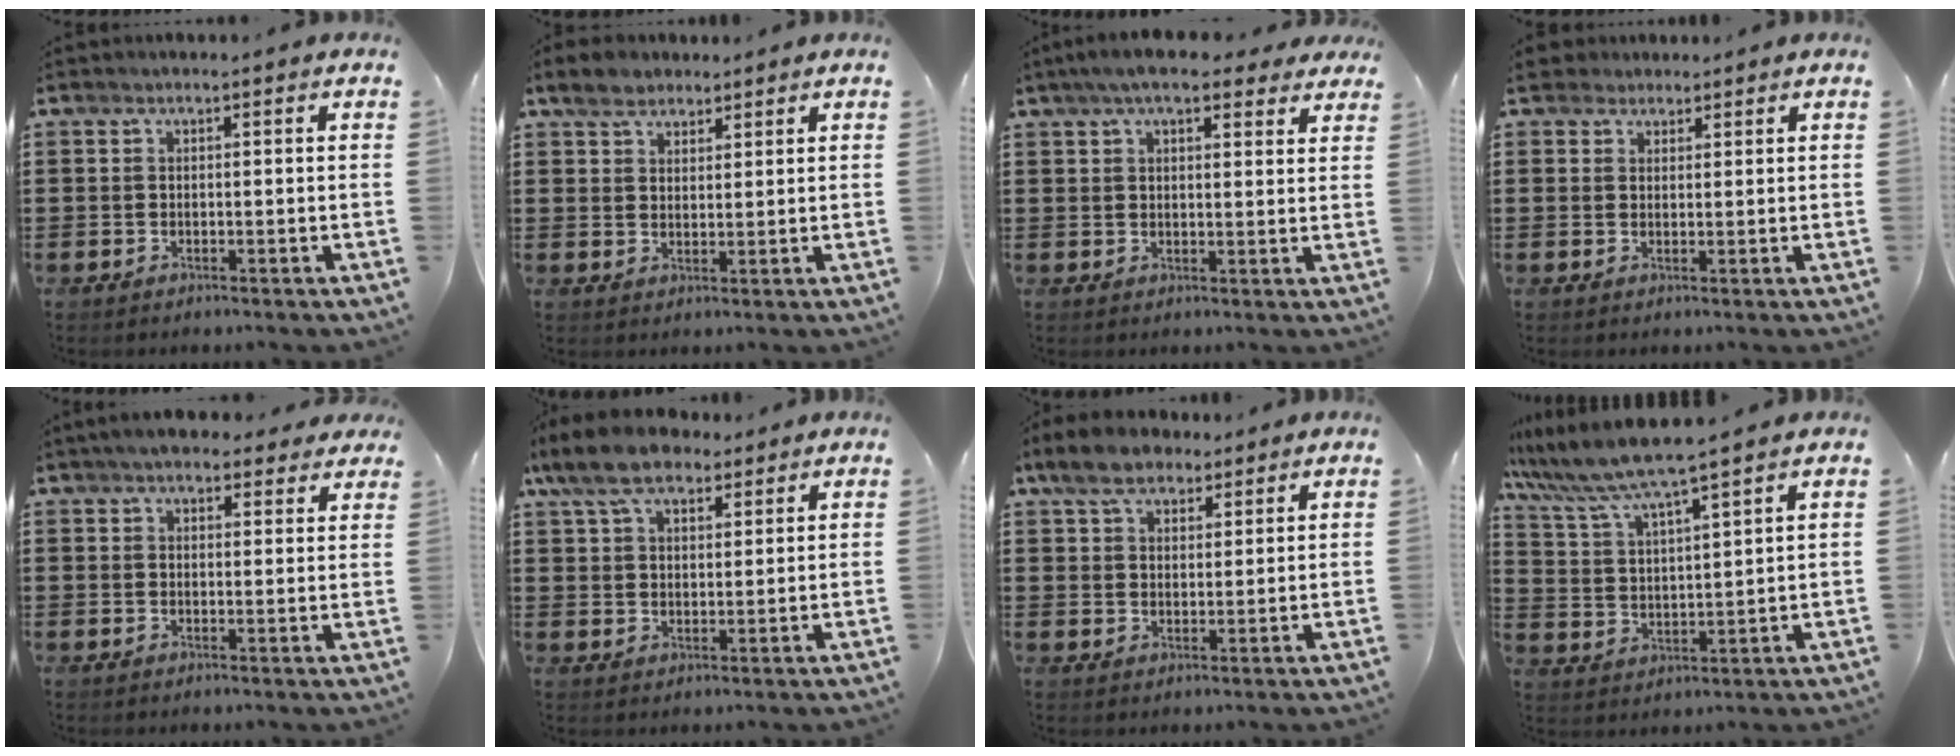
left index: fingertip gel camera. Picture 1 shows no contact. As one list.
[{"total": 4.1, "force": [2.9, 2.5, 1.4], "torque": [-0.033, 0.006, 0.053]}, {"total": 6.7, "force": [5.2, 1.7, 3.9], "torque": [-0.082, -0.002, 0.094]}, {"total": 2.5, "force": [2.0, 1.4, 0.2], "torque": [-0.005, 0.006, 0.037]}, {"total": 4.5, "force": [3.9, 1.4, 1.7], "torque": [-0.046, -0.001, 0.073]}, {"total": 8.9, "force": [6.5, 3.8, 4.6], "torque": [-0.102, -0.003, 0.121]}, {"total": 6.6, "force": [4.9, 3.3, 2.9], "torque": [-0.067, 0.001, 0.090]}, {"total": 6.7, "force": [5.9, -0.5, 3.1], "torque": [-0.087, -0.035, 0.099]}]